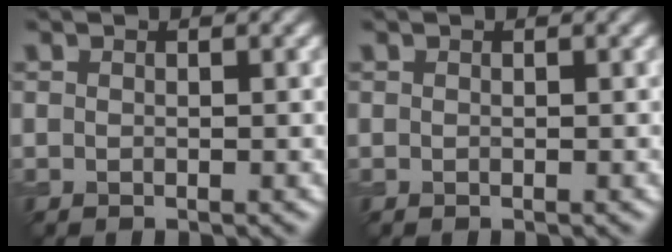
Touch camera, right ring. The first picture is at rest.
{"total": 0.0}